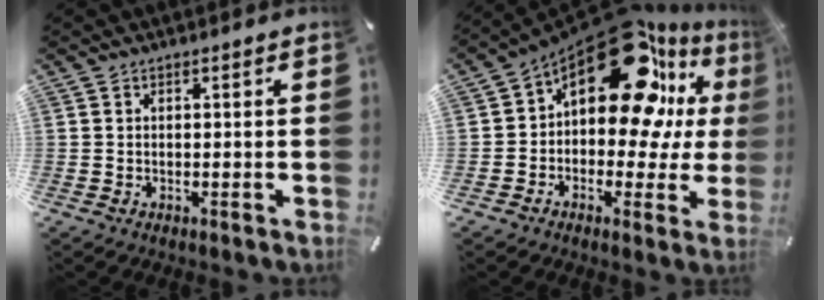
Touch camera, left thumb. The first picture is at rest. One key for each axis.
{"total": 23.4, "fx": 10.0, "fy": 12.6, "fz": 17.0, "tx": -0.261, "ty": -0.065, "tz": 0.174}